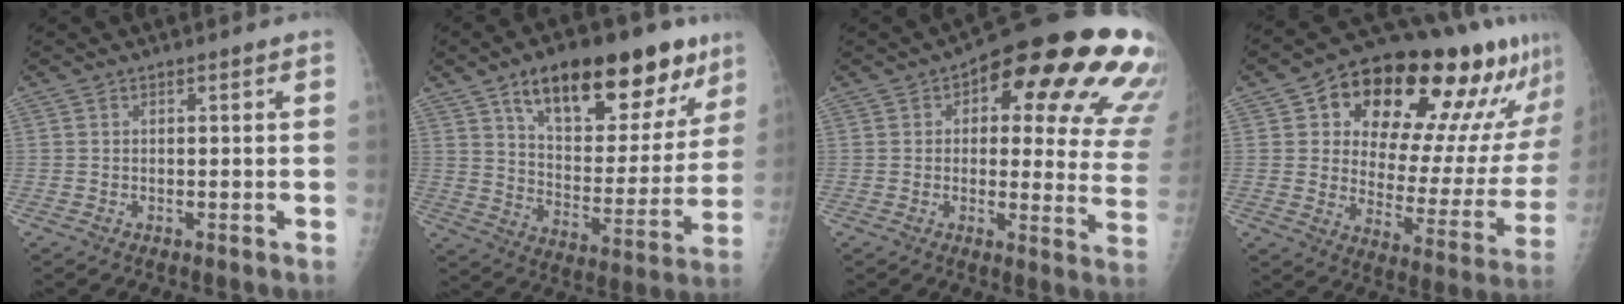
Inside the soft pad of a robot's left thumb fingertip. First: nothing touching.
{"total": 25.5, "force": [14.9, 11.3, 17.4], "torque": [-0.208, -0.031, 0.232]}
{"total": 24.7, "force": [10.6, 9.6, 20.2], "torque": [-0.191, -0.003, 0.125]}
{"total": 27.6, "force": [15.5, 12.9, 18.8], "torque": [-0.224, -0.024, 0.228]}